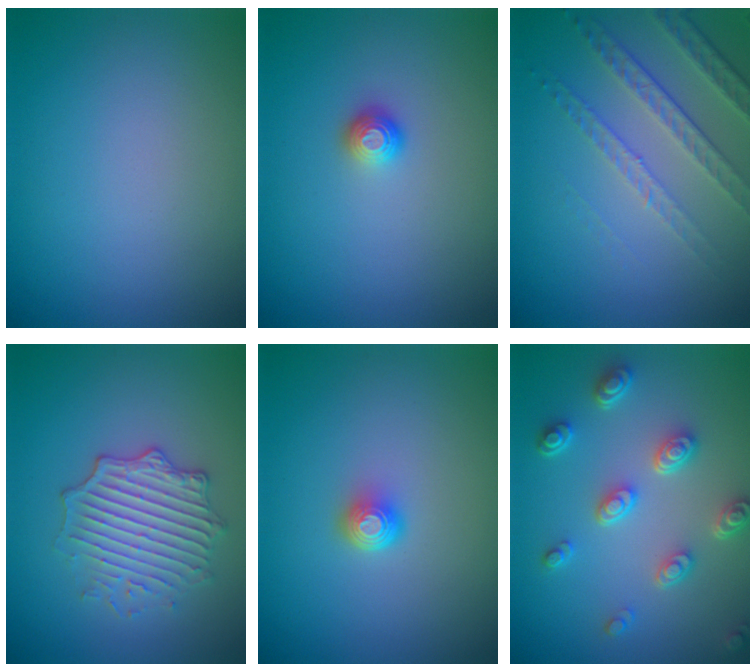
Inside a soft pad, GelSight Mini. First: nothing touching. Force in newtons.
{"total": 1.1, "press": 1.0, "slide": 0.4}
{"total": 4.8, "press": 3.4, "slide": 3.3}
{"total": 4.1, "press": 3.6, "slide": 1.8}
{"total": 1.6, "press": 1.2, "slide": 1.1}
{"total": 4.5, "press": 3.4, "slide": 2.9}